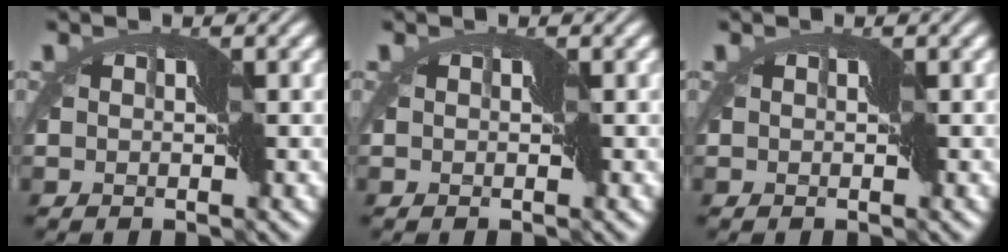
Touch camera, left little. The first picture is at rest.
{"total": 0.0}
{"total": 0.0}